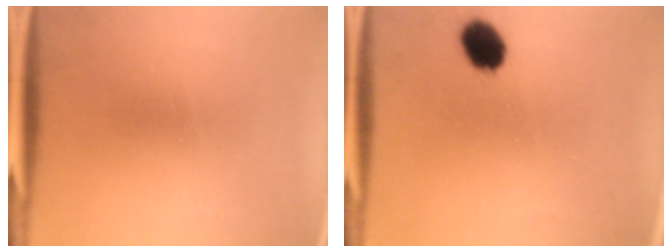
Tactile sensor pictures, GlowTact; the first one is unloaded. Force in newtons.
{"total": 6.4}